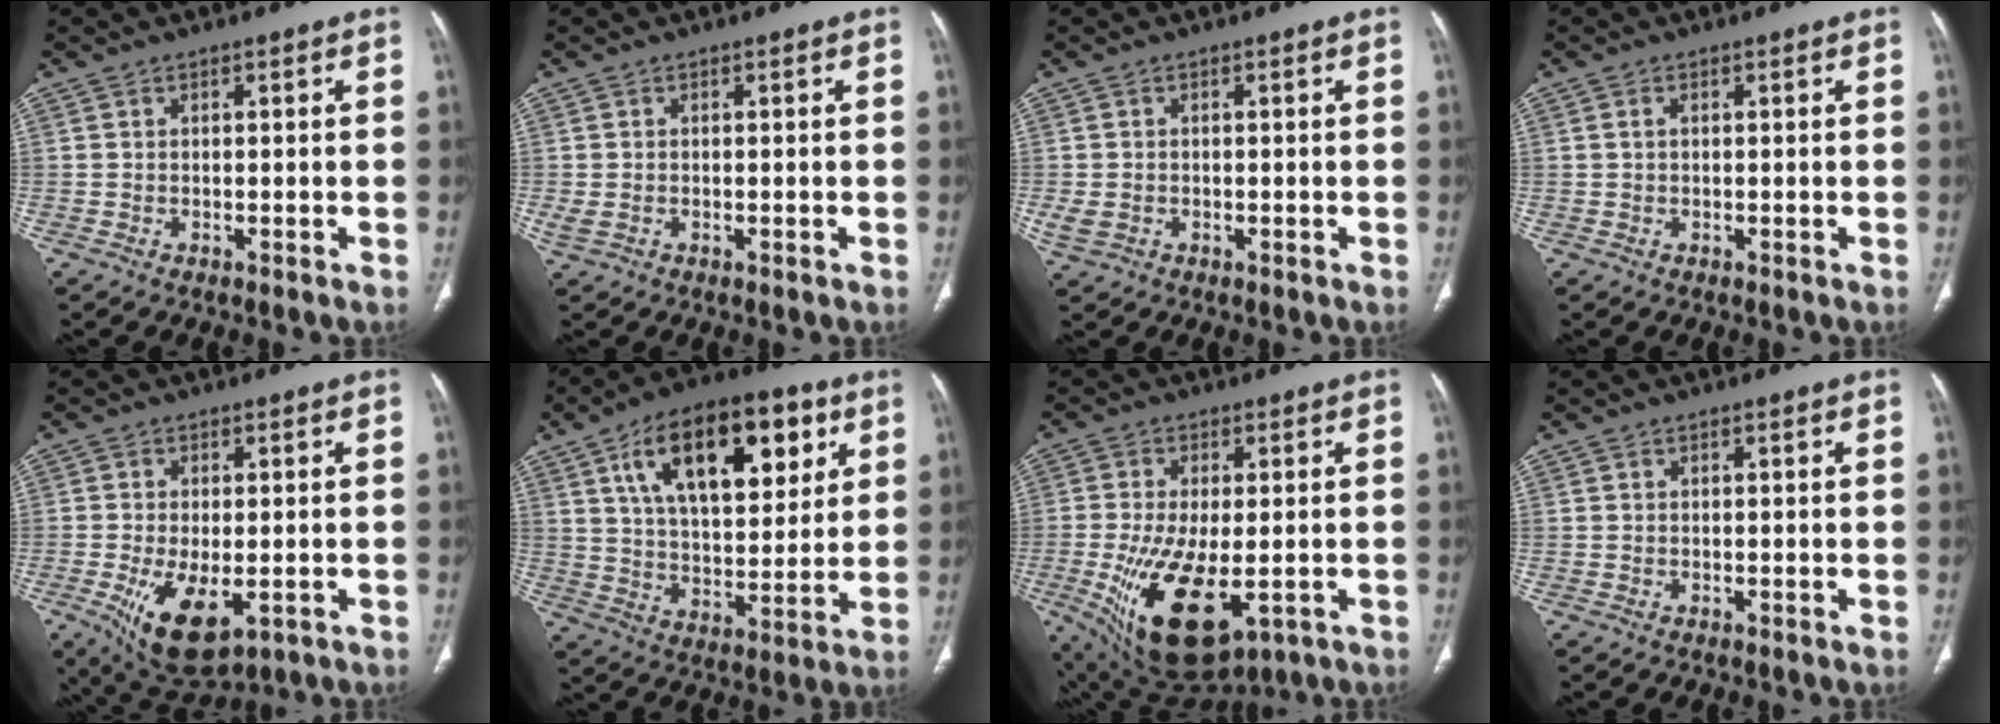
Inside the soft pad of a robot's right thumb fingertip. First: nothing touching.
{"total": 1.8, "force": [-0.3, 1.0, 1.4], "torque": [-0.043, 0.004, -0.002]}
{"total": 2.6, "force": [-0.4, 2.0, 1.6], "torque": [-0.042, 0.003, -0.003]}
{"total": 0.8, "force": [0.2, 0.5, 0.6], "torque": [-0.013, 0.003, 0.004]}
{"total": 11.2, "force": [-3.7, 5.5, 9.1], "torque": [-0.153, -0.014, -0.045]}
{"total": 22.6, "force": [9.6, 11.1, 17.2], "torque": [-0.240, -0.019, 0.158]}
{"total": 16.1, "force": [-4.4, 7.5, 13.6], "torque": [-0.255, -0.017, -0.048]}
{"total": 0.0}